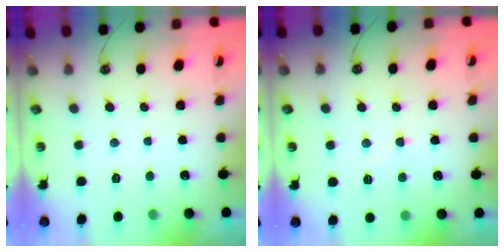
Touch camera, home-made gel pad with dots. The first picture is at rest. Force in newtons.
{"total": 3.0, "press": 3.0, "slide": 0.5}